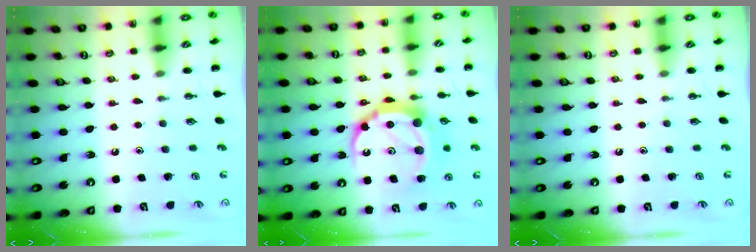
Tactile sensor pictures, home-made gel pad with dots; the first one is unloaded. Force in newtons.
{"total": 15.8, "press": 15.8, "slide": 1.1}
{"total": 0.0}